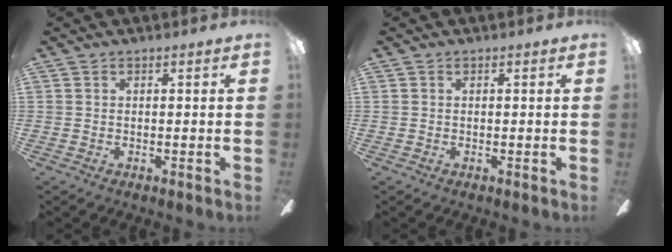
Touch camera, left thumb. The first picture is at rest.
{"total": 0.0}